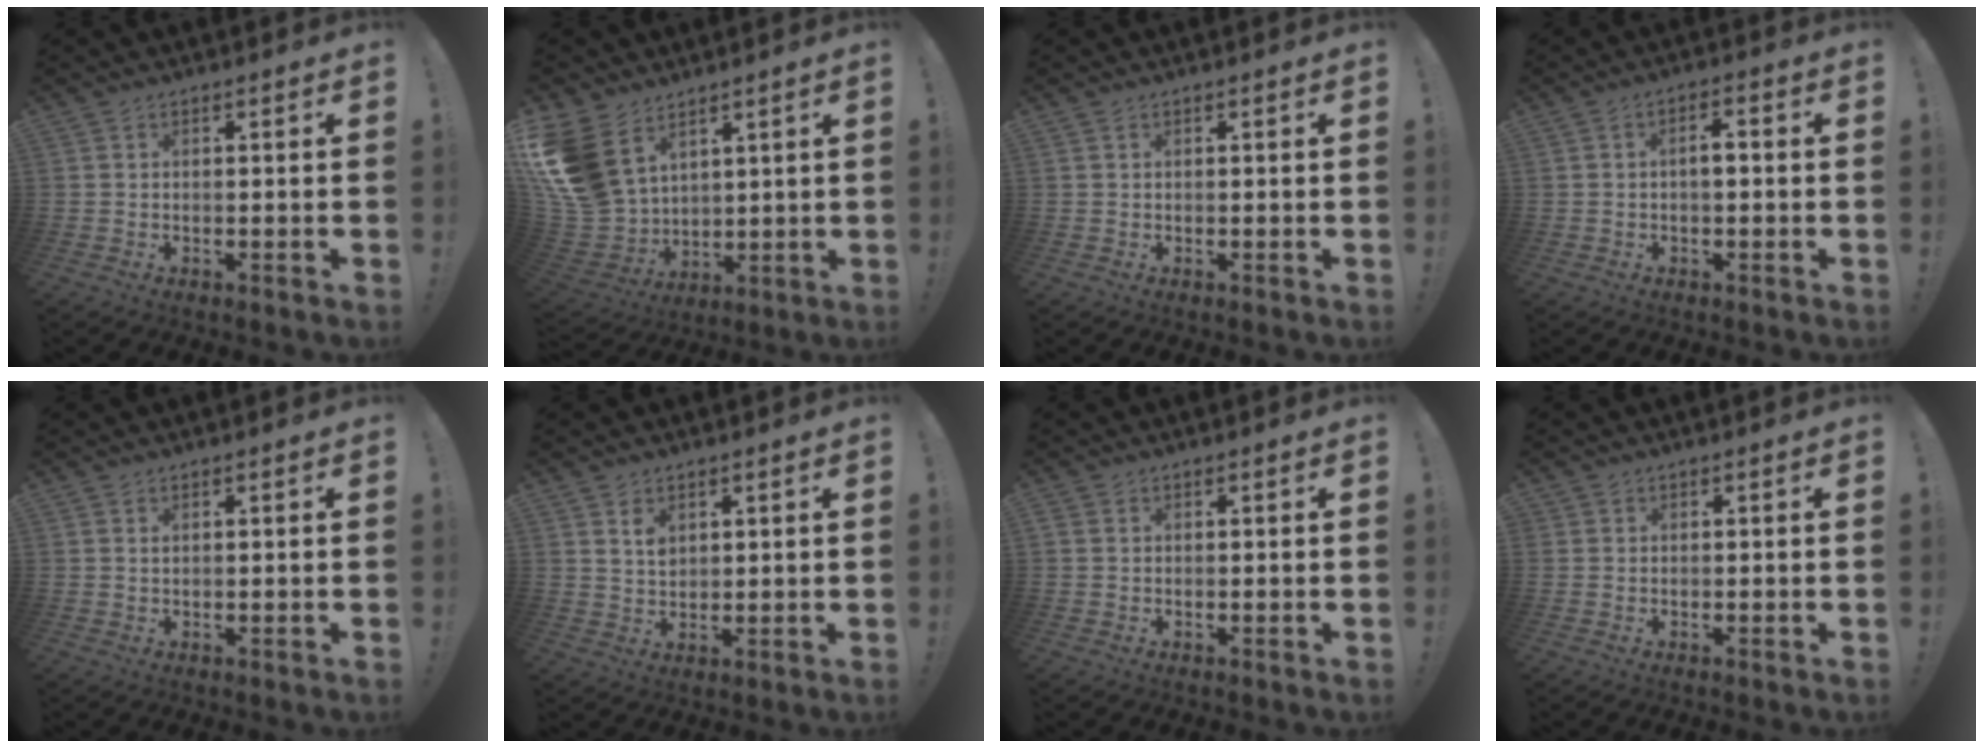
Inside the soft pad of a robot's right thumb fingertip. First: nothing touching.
{"total": 17.3, "force": [8.1, 11.5, 10.0], "torque": [-0.222, -0.045, 0.159]}
{"total": 0.0}
{"total": 3.1, "force": [-0.7, 1.2, 2.7], "torque": [-0.044, 0.009, -0.016]}
{"total": 0.6, "force": [0.5, 0.2, 0.3], "torque": [-0.003, -0.002, 0.008]}
{"total": 4.0, "force": [2.3, 2.5, 2.0], "torque": [-0.019, -0.016, 0.039]}
{"total": 0.7, "force": [0.2, 0.6, 0.2], "torque": [-0.010, 0.005, 0.004]}
{"total": 0.0}